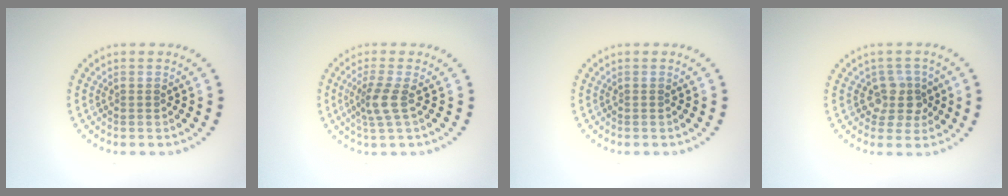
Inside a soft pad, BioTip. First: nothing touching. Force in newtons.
{"total": 2.5, "press": 1.9, "slide": 1.6}
{"total": 0.0}
{"total": 3.0, "press": 2.5, "slide": 1.7}